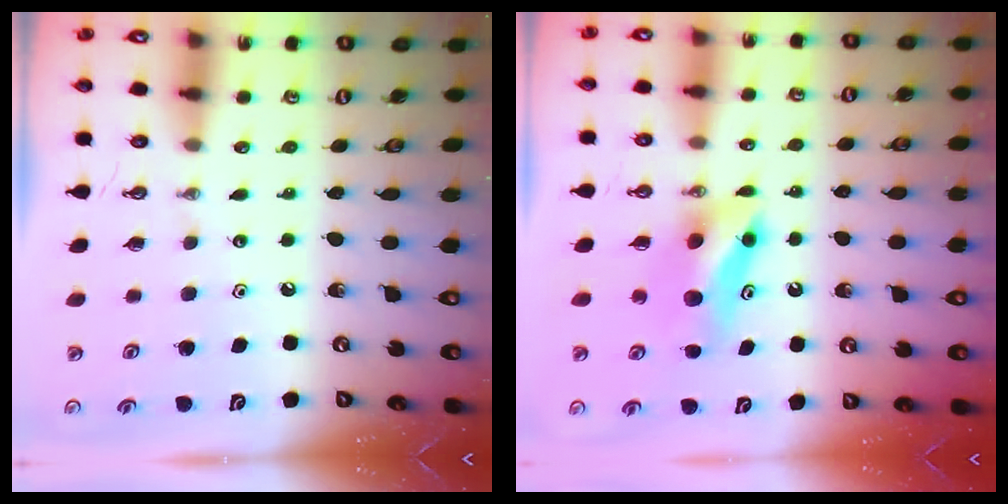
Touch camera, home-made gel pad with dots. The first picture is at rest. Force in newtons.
{"total": 8.0, "press": 7.3, "slide": 3.2}